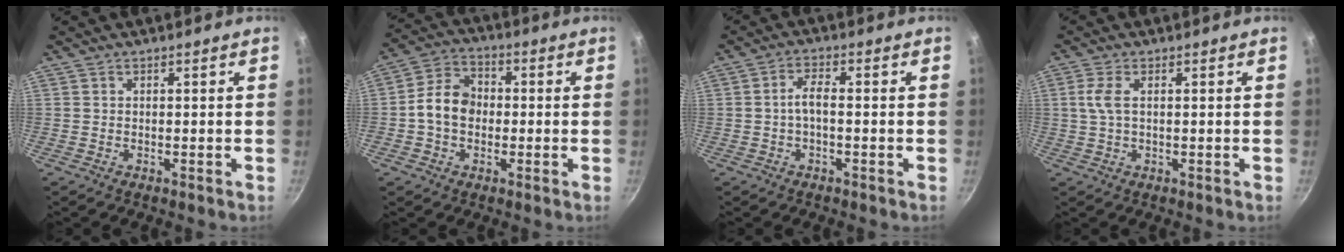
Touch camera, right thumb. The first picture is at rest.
{"total": 8.6, "force": [-0.7, 6.6, 5.4], "torque": [-0.073, 0.025, -0.029]}
{"total": 3.5, "force": [-0.6, 1.5, 3.1], "torque": [-0.065, 0.020, -0.016]}
{"total": 3.6, "force": [0.6, 1.6, 3.1], "torque": [-0.074, 0.006, 0.012]}